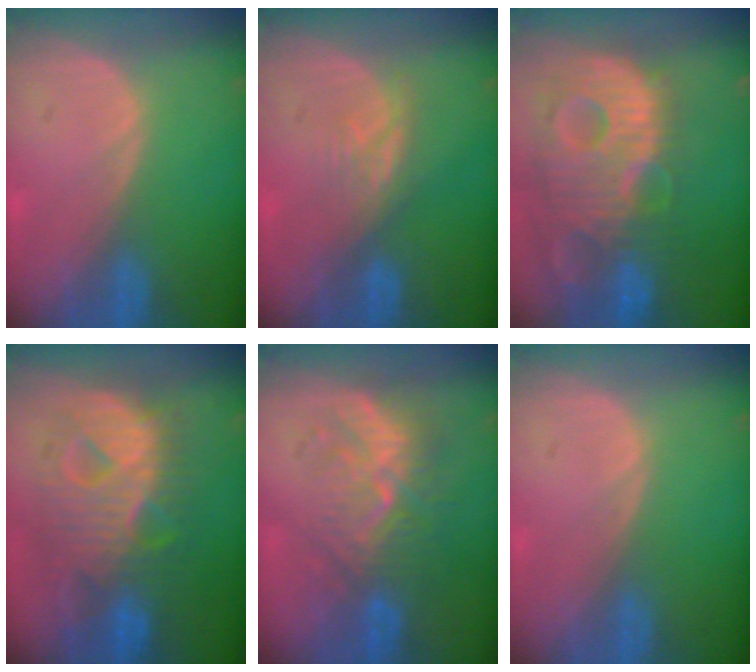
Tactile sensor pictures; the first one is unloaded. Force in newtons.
{"total": 3.8, "press": 3.7, "slide": 0.5}
{"total": 13.9, "press": 12.0, "slide": 7.1}
{"total": 12.1, "press": 12.0, "slide": 1.3}
{"total": 8.8, "press": 8.5, "slide": 2.4}
{"total": 0.0}